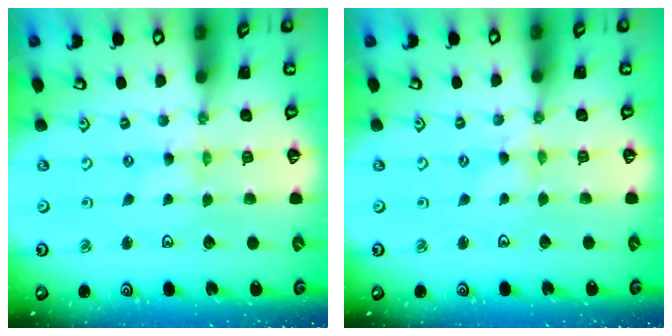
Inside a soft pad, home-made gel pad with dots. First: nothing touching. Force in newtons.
{"total": 0.0}